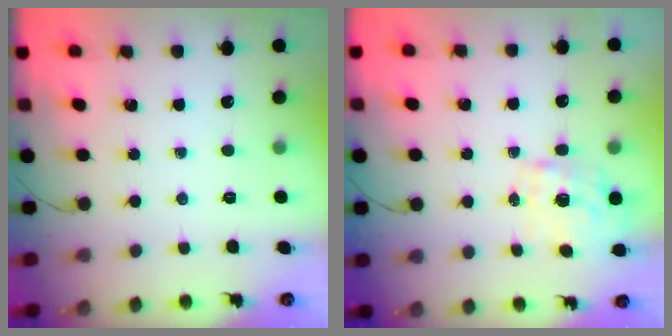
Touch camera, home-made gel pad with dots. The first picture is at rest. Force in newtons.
{"total": 0.9, "press": 0.7, "slide": 0.6}